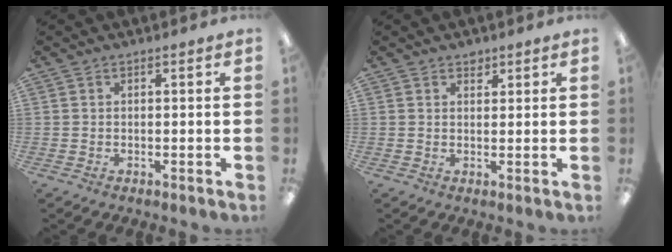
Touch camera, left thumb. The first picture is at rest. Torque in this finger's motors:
{"motor_torque": [0.06, -0.05, 0.15, -0.24, 0.00]}